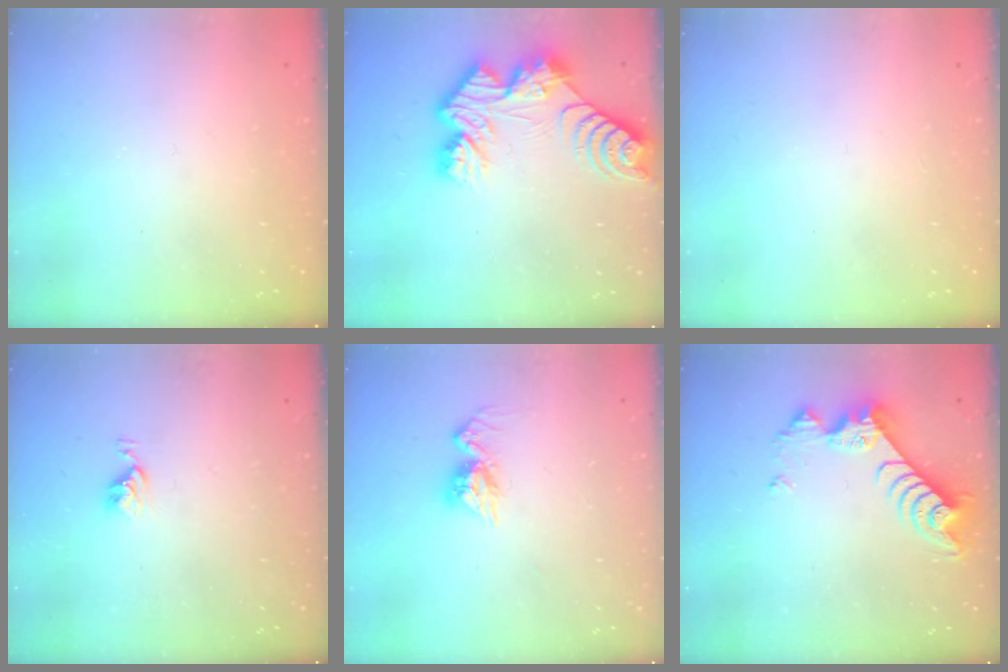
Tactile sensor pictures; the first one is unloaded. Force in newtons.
{"total": 13.6, "press": 13.6, "slide": 0.9}
{"total": 0.0}
{"total": 4.0, "press": 4.0, "slide": 0.5}
{"total": 9.1, "press": 9.0, "slide": 0.8}
{"total": 9.5, "press": 9.5, "slide": 0.7}